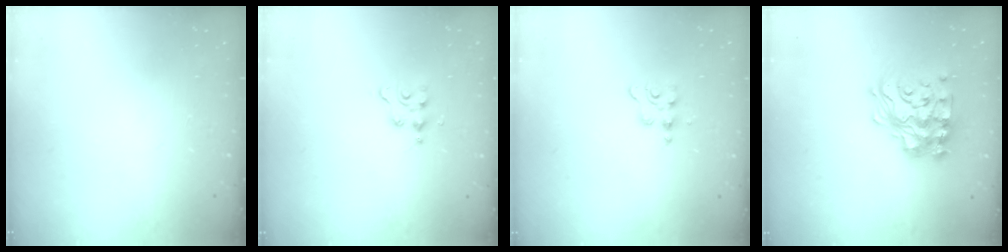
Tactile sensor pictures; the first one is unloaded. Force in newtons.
{"total": 2.3, "press": 2.3, "slide": 0.3}
{"total": 3.4, "press": 3.3, "slide": 0.6}
{"total": 21.8, "press": 21.7, "slide": 1.8}